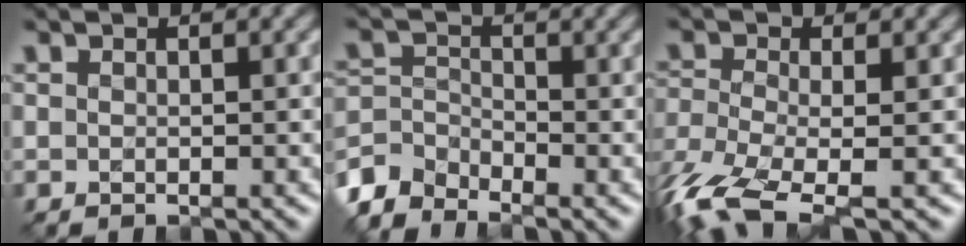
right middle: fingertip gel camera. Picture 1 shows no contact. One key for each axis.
{"total": 3.8, "fx": -3.3, "fy": 1.6, "fz": 0.9, "tx": -0.021, "ty": -0.003, "tz": -0.081}
{"total": 7.7, "fx": -4.2, "fy": 2.9, "fz": 5.9, "tx": -0.133, "ty": -0.023, "tz": -0.088}